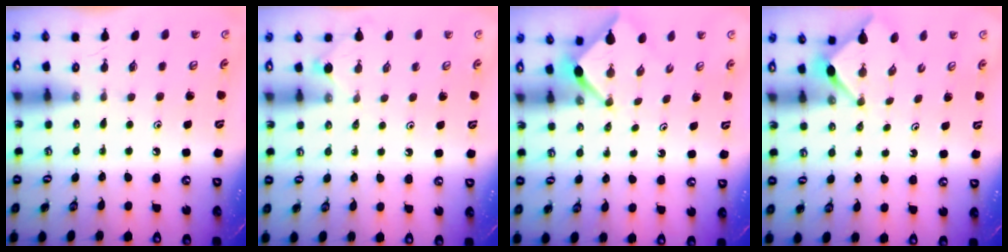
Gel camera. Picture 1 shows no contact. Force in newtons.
{"total": 2.2, "press": 2.2, "slide": 0.4}
{"total": 2.6, "press": 2.6, "slide": 0.3}
{"total": 2.7, "press": 2.7, "slide": 0.3}